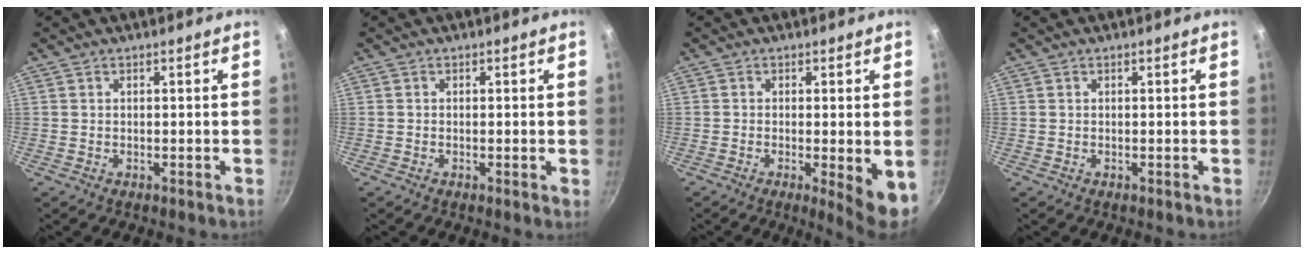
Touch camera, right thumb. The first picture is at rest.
{"total": 0.8, "force": [-0.1, 0.1, 0.8], "torque": [-0.013, -0.002, -0.005]}
{"total": 6.5, "force": [-1.3, 1.3, 6.3], "torque": [-0.082, -0.012, -0.014]}
{"total": 0.0}